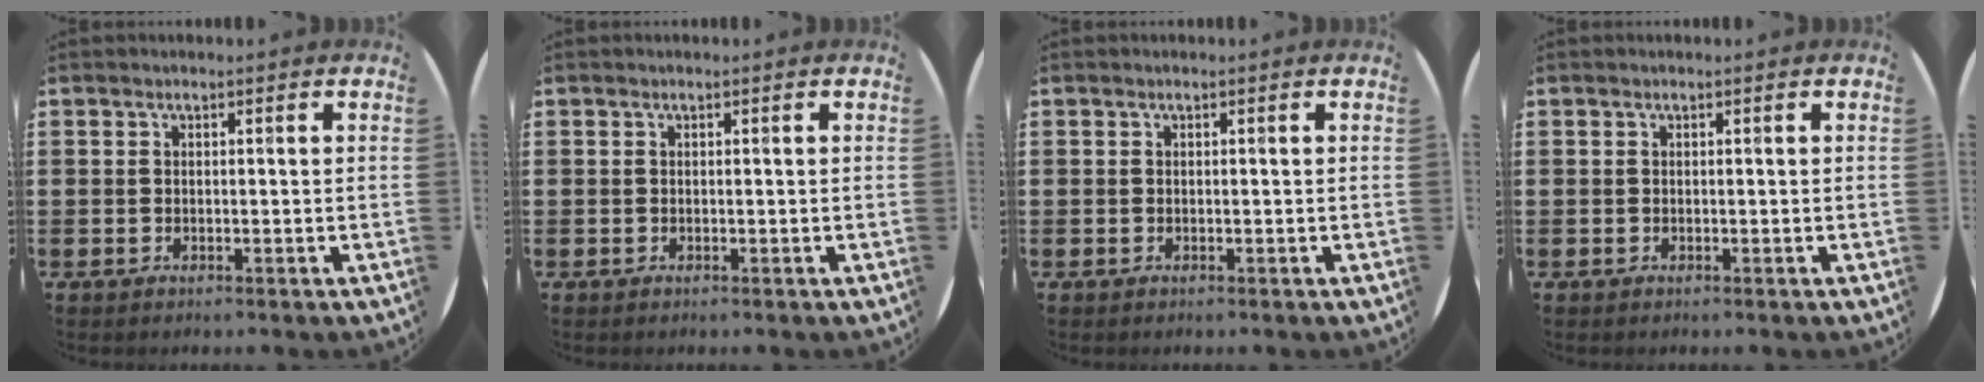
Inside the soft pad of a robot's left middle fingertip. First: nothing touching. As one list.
[{"total": 0.0}, {"total": 0.0}, {"total": 0.0}]